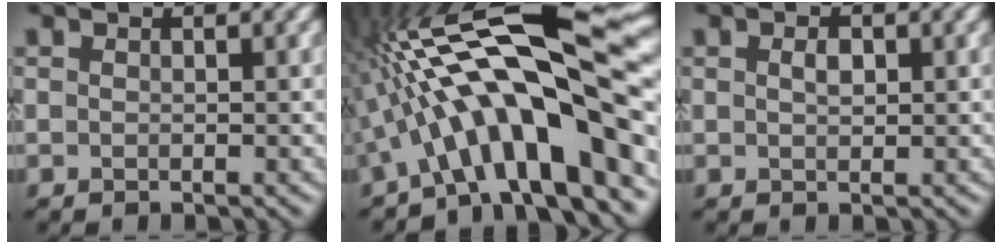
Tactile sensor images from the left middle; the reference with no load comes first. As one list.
[{"total": 15.3, "force": [-1.7, 4.5, 14.5], "torque": [-0.212, 0.040, -0.035]}, {"total": 1.3, "force": [0.5, 0.6, 1.0], "torque": [-0.020, 0.004, 0.008]}]